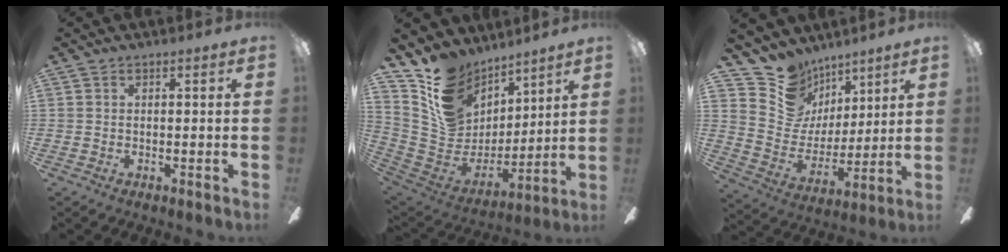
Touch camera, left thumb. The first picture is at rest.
{"total": 15.3, "force": [10.4, 10.3, 4.5], "torque": [-0.104, -0.069, 0.204]}
{"total": 14.1, "force": [9.8, 10.0, 2.4], "torque": [-0.062, -0.083, 0.193]}